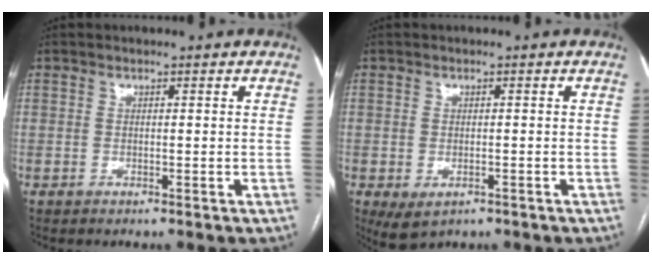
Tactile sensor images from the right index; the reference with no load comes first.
{"total": 4.0, "force": [-1.9, 2.2, 2.7], "torque": [-0.049, -0.008, -0.020]}